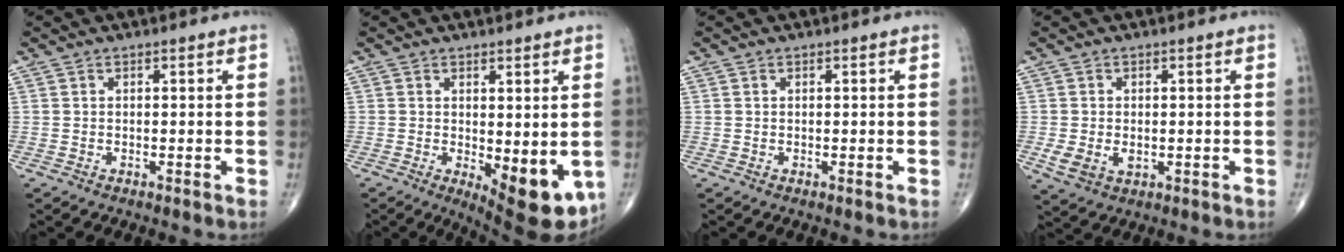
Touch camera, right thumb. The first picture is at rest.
{"total": 10.7, "force": [-2.0, 4.2, 9.6], "torque": [-0.110, -0.024, -0.013]}
{"total": 0.0}
{"total": 5.1, "force": [-0.9, 3.5, 3.6], "torque": [-0.067, -0.004, -0.007]}